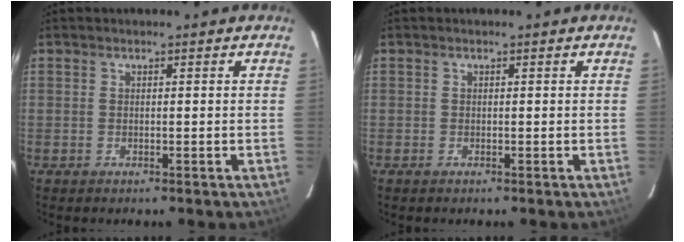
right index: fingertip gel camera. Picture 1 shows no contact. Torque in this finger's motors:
{"motor_torque": [-0.07, -0.05, 0.04, -0.01]}